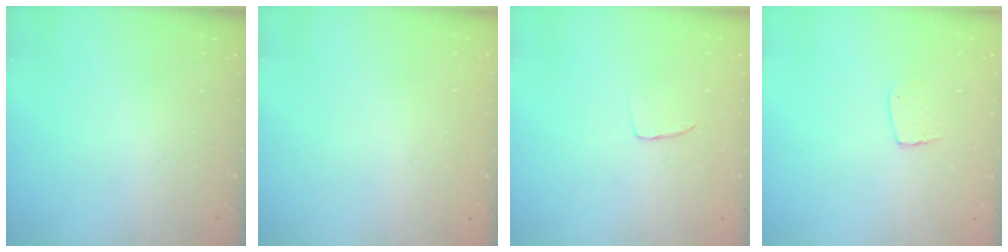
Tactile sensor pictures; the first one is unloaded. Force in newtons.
{"total": 0.0}
{"total": 2.9, "press": 2.9, "slide": 0.2}
{"total": 5.5, "press": 5.5, "slide": 0.3}